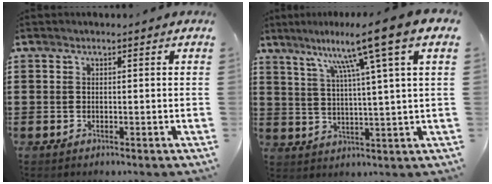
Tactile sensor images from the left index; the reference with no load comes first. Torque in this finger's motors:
{"motor_torque": [2.14, 0.00, 0.89, 0.21]}